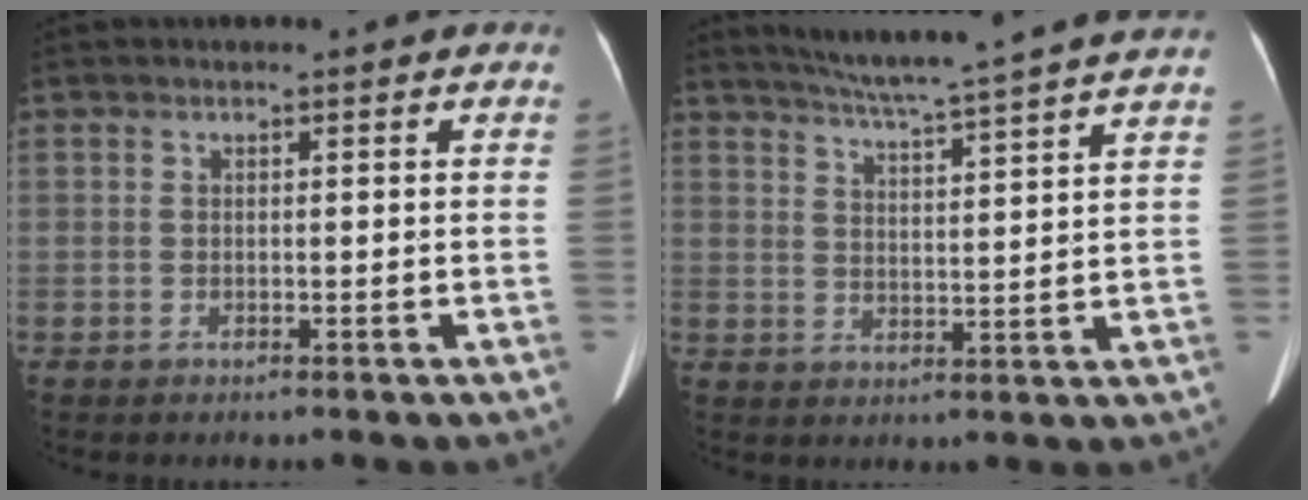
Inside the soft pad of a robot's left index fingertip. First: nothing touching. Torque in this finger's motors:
{"motor_torque": [0.48, -0.96, 0.00, 0.05]}